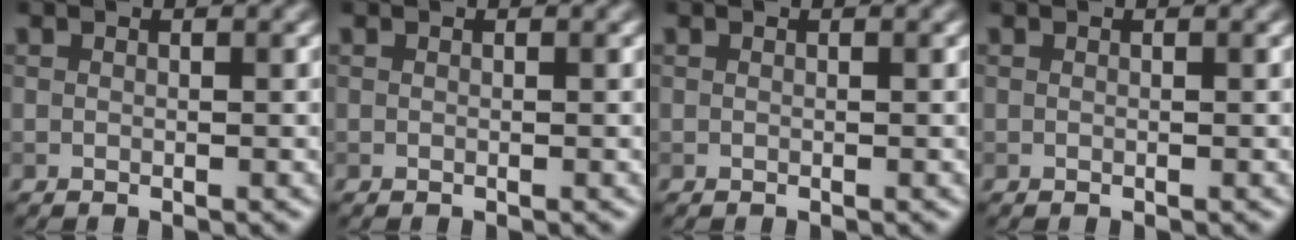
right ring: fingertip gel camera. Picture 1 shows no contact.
{"total": 0.0}
{"total": 0.0}
{"total": 0.0}